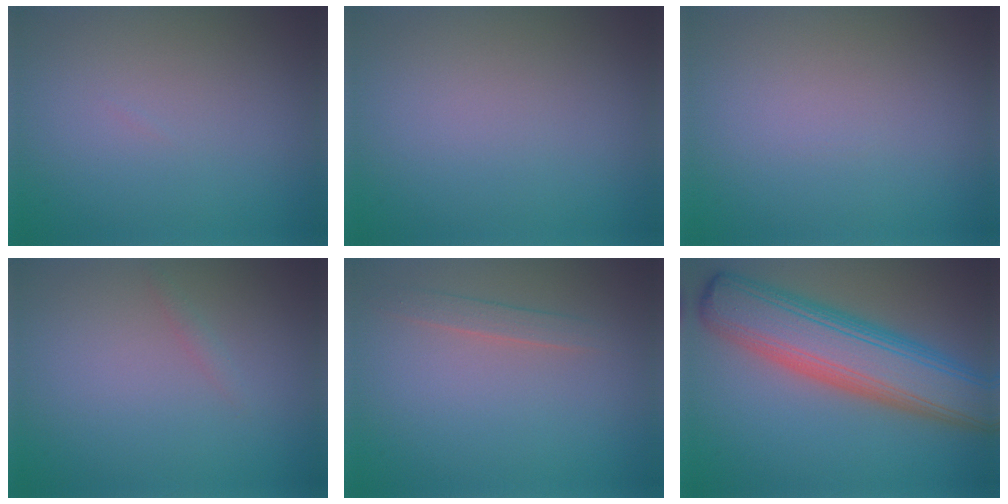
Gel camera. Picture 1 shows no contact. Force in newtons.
{"total": 0.0}
{"total": 0.0}
{"total": 0.7, "press": 0.7, "slide": 0.0}
{"total": 1.3, "press": 1.3, "slide": 0.1}
{"total": 10.0, "press": 10.0, "slide": 0.6}